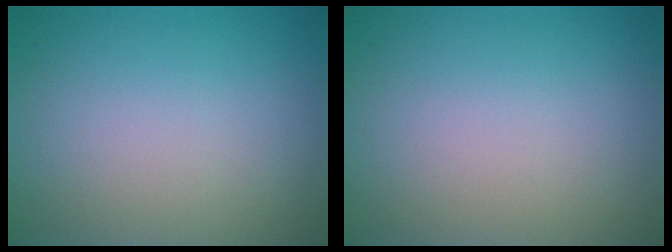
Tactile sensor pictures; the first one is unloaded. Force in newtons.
{"total": 0.0}